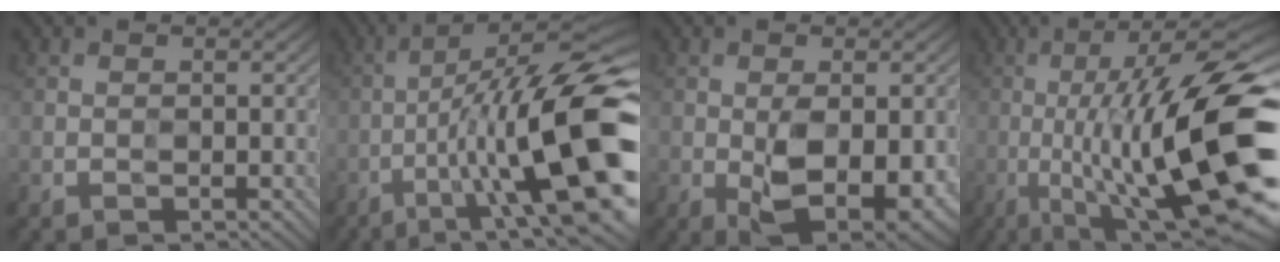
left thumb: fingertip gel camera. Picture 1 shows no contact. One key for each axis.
{"total": 17.6, "fx": -4.2, "fy": 4.6, "fz": 16.5, "tx": -0.251, "ty": 0.006, "tz": -0.055}
{"total": 8.1, "fx": -1.8, "fy": 4.1, "fz": 6.8, "tx": -0.122, "ty": -0.021, "tz": -0.016}
{"total": 19.0, "fx": -3.0, "fy": 4.0, "fz": 18.3, "tx": -0.289, "ty": 0.010, "tz": -0.041}